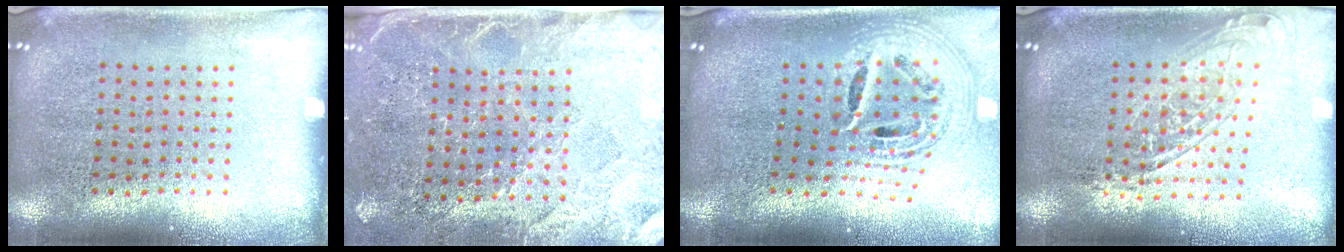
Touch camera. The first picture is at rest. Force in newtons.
{"total": 2.9, "press": 2.6, "slide": 1.2}
{"total": 2.7, "press": 1.8, "slide": 2.0}
{"total": 1.7, "press": 1.3, "slide": 1.0}